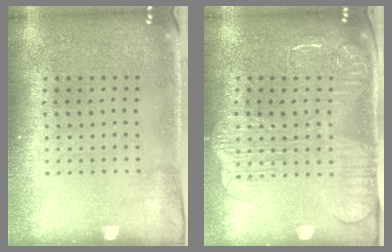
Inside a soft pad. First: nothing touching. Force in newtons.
{"total": 2.2, "press": 2.0, "slide": 0.9}